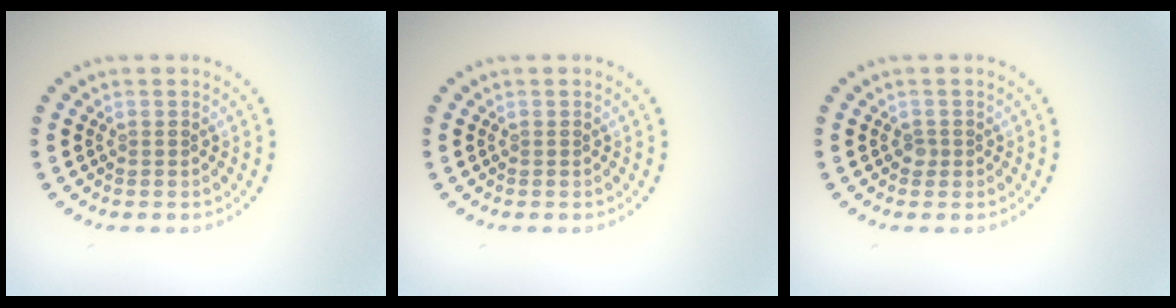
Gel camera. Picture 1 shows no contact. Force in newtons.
{"total": 0.0}
{"total": 0.6, "press": 0.5, "slide": 0.4}